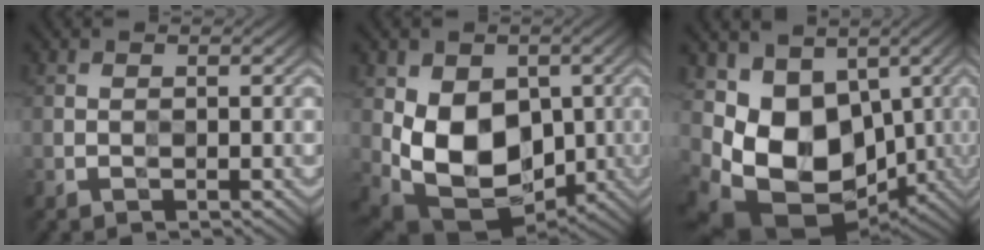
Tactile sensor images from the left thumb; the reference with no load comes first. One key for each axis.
{"total": 10.9, "fx": -0.4, "fy": 7.8, "fz": 7.7, "tx": -0.151, "ty": -0.026, "tz": -0.004}
{"total": 13.4, "fx": 0.1, "fy": 10.2, "fz": 8.8, "tx": -0.184, "ty": -0.037, "tz": 0.020}